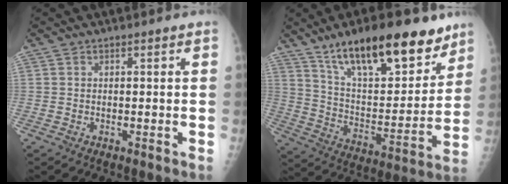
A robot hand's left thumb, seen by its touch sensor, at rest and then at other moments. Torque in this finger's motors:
{"motor_torque": [0.84, 0.81, 1.46, -1.32, 0.42]}